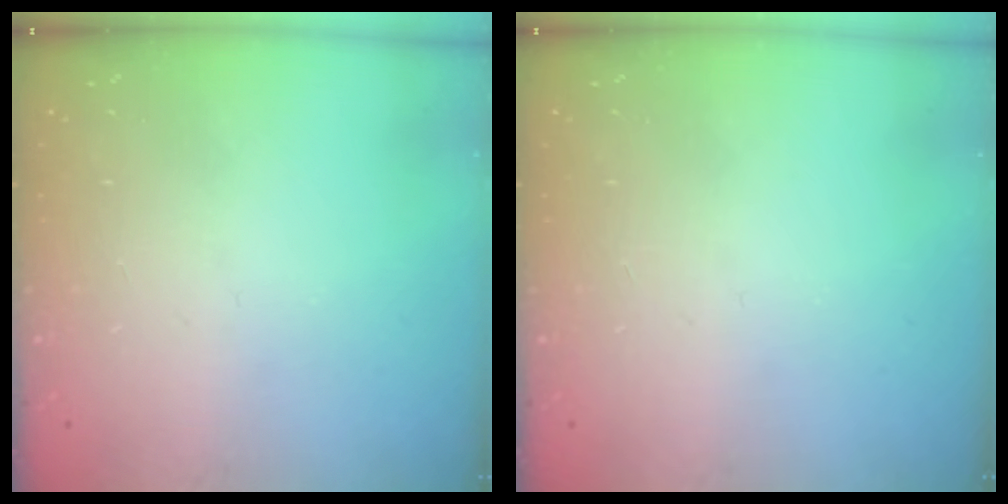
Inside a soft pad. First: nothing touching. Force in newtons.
{"total": 0.0}